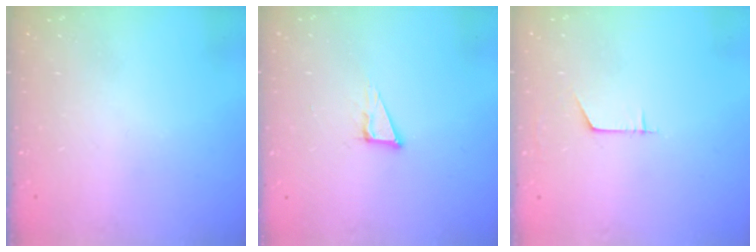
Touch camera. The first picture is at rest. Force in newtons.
{"total": 5.9, "press": 5.8, "slide": 1.3}
{"total": 5.7, "press": 5.7, "slide": 0.5}